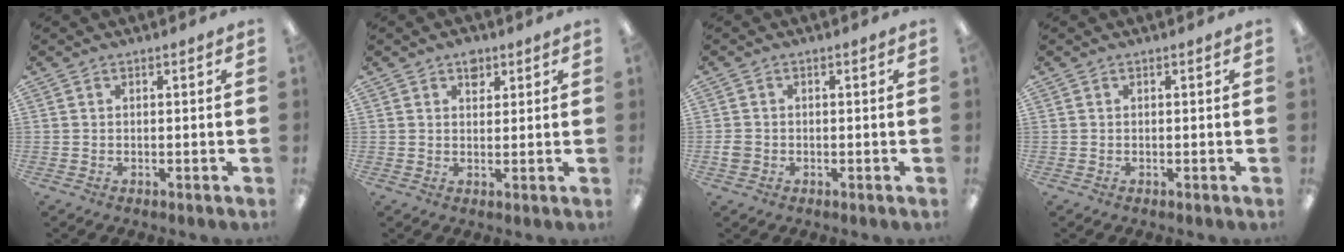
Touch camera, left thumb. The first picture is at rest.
{"total": 3.5, "force": [2.2, 2.3, 1.5], "torque": [-0.002, -0.009, 0.034]}
{"total": 2.3, "force": [-0.6, 1.9, 1.1], "torque": [-0.018, 0.004, -0.010]}
{"total": 0.0}